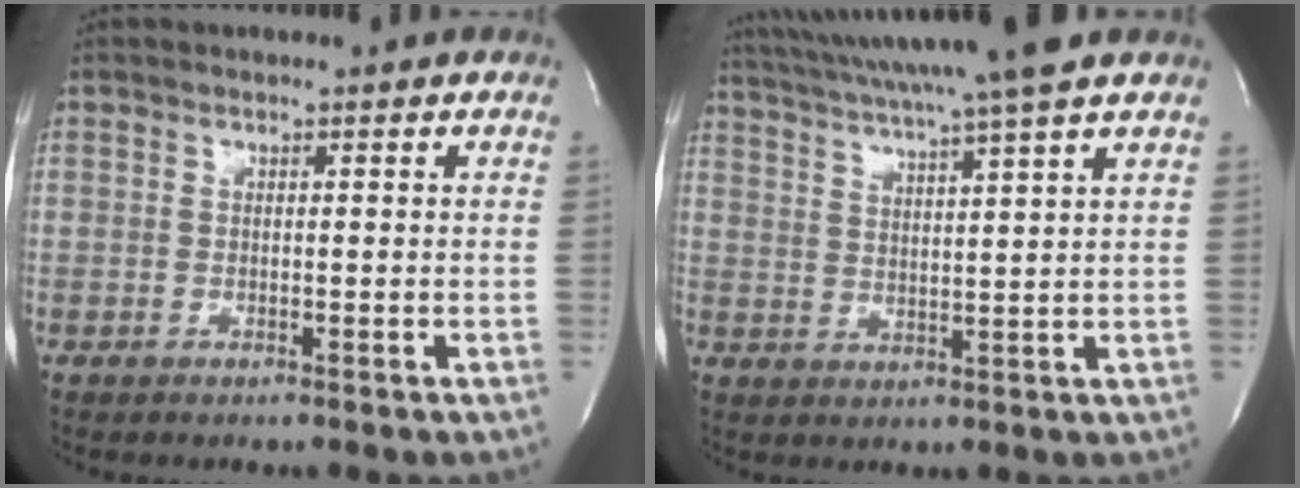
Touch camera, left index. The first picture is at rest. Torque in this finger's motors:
{"motor_torque": [0.30, -0.39, 0.72, 0.21]}